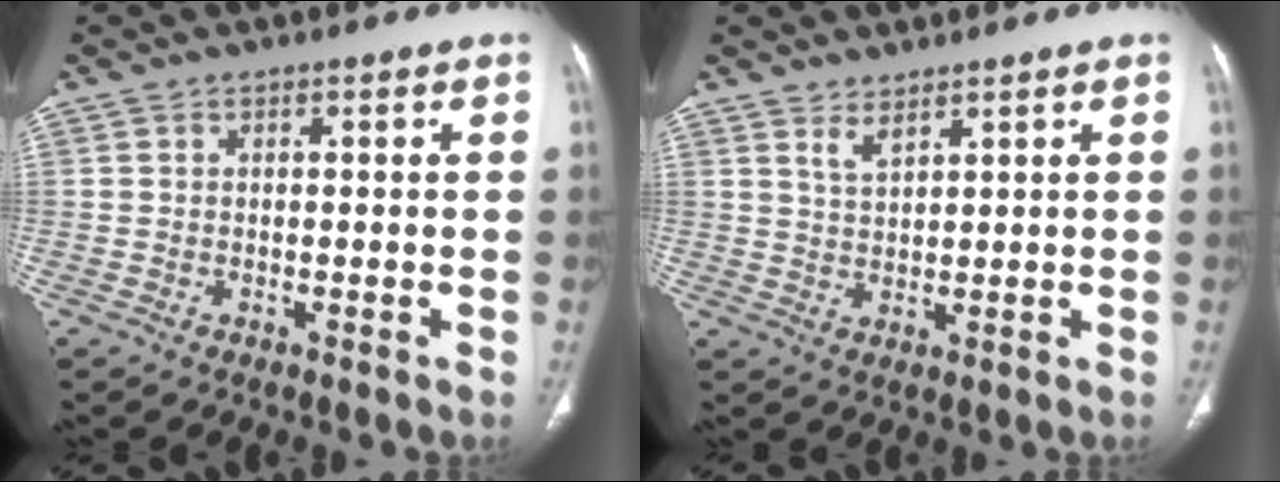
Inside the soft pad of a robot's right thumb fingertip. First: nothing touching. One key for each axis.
{"total": 2.8, "fx": 2.1, "fy": 0.9, "fz": 1.5, "tx": -0.028, "ty": -0.018, "tz": 0.050}